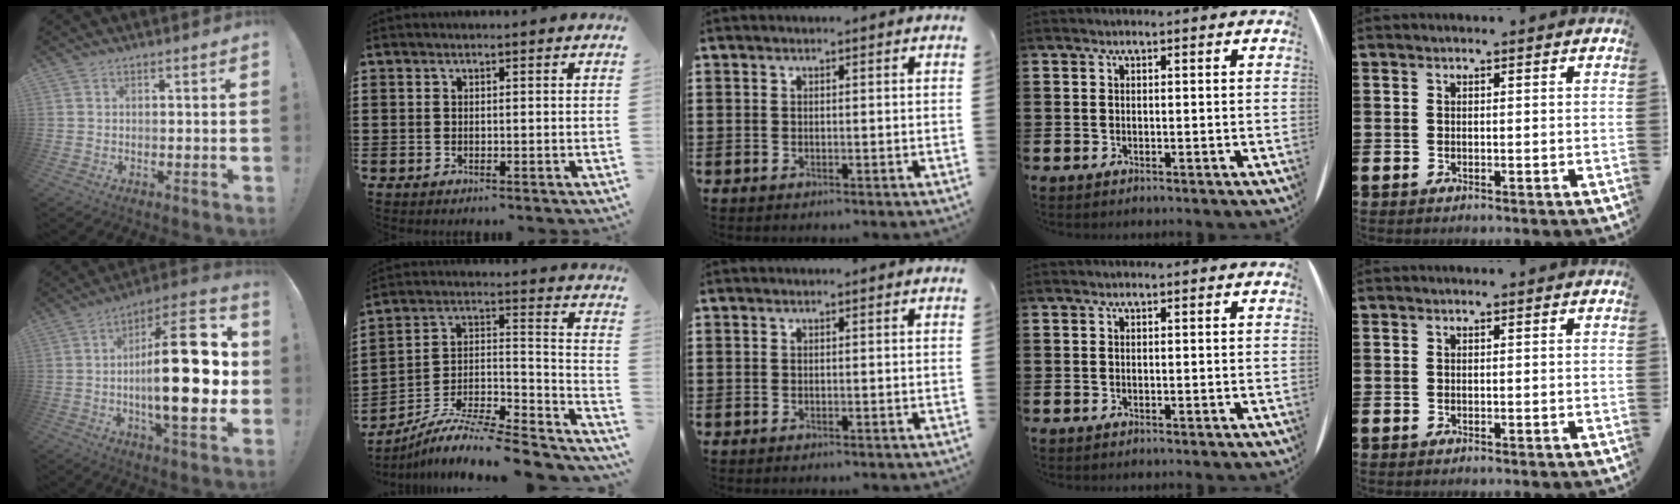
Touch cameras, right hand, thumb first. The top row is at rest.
{"thumb": {"total": 25.7, "force": [-1.0, 8.1, 24.4], "torque": [-0.391, 0.001, -0.020]}, "index": {"total": 8.4, "force": [-7.2, 1.6, 4.0], "torque": [-0.072, 0.003, -0.144]}}